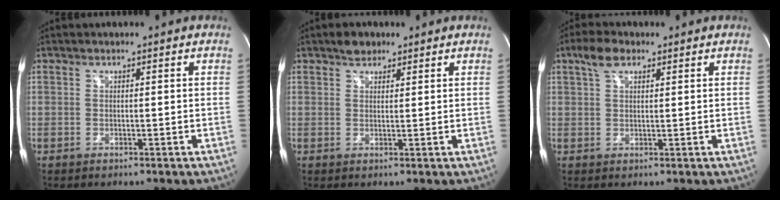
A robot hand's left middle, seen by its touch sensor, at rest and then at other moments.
{"total": 2.4, "force": [1.8, 1.5, 0.7], "torque": [-0.013, 0.007, 0.028]}
{"total": 3.8, "force": [2.3, 1.7, 2.5], "torque": [-0.057, 0.017, 0.047]}